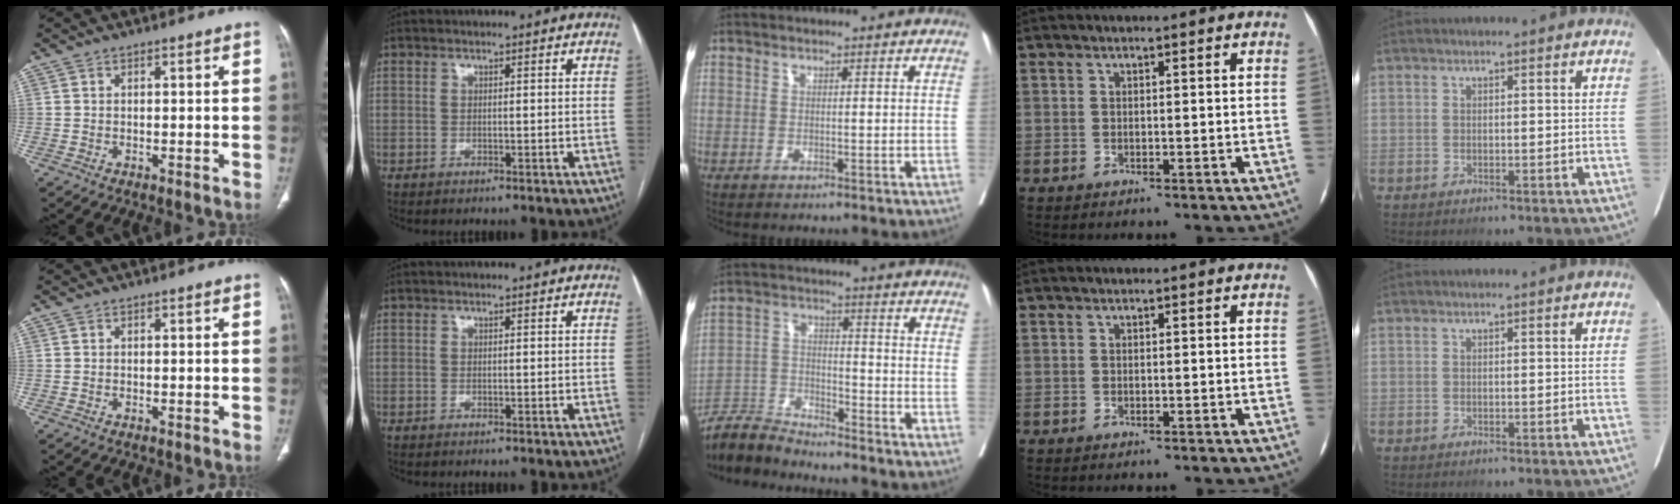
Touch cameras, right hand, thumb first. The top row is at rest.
{"middle": {"total": 6.9, "force": [-6.9, 0.0, 0.1], "torque": [-0.006, 0.000, -0.132]}}